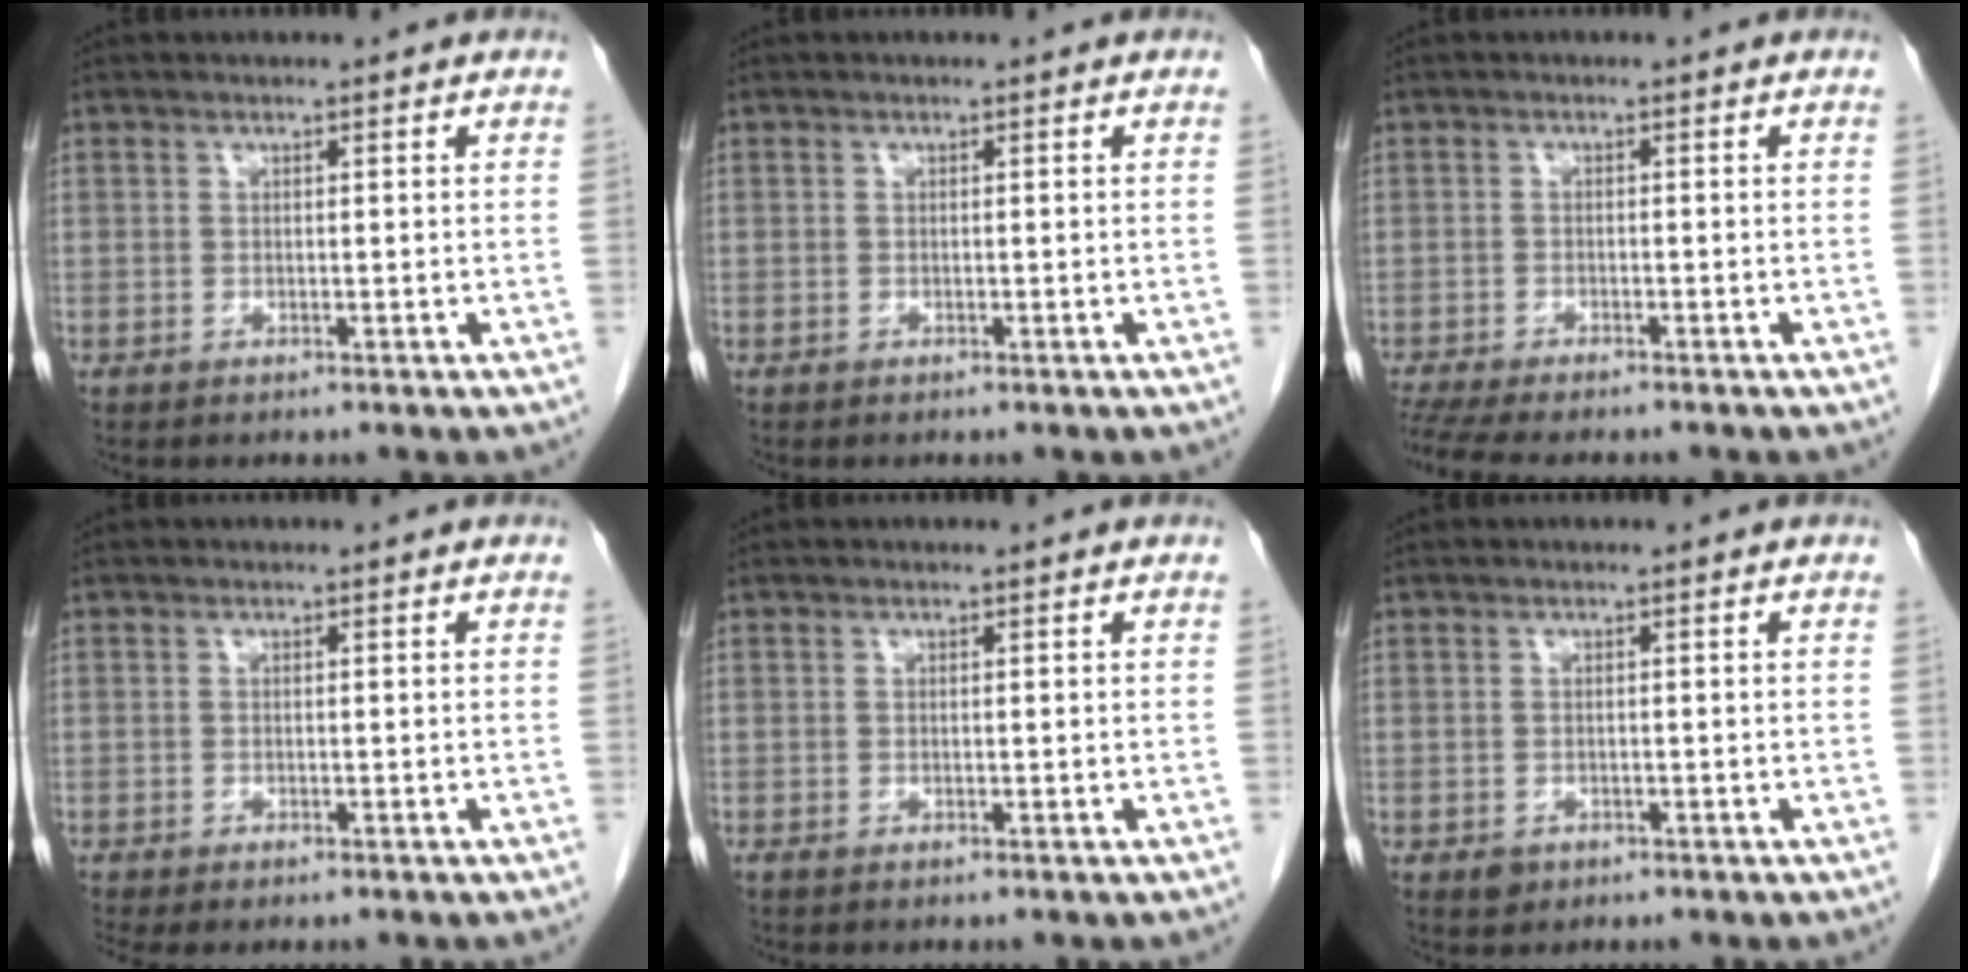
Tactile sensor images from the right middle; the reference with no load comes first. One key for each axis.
{"total": 0.0}
{"total": 4.5, "fx": -3.7, "fy": 0.7, "fz": 2.5, "tx": -0.042, "ty": -0.005, "tz": -0.061}
{"total": 2.1, "fx": -1.7, "fy": 0.6, "fz": 1.1, "tx": -0.010, "ty": -0.005, "tz": -0.021}
{"total": 0.0}
{"total": 1.3, "fx": -0.7, "fy": 1.0, "fz": 0.4, "tx": -0.006, "ty": 0.003, "tz": -0.005}